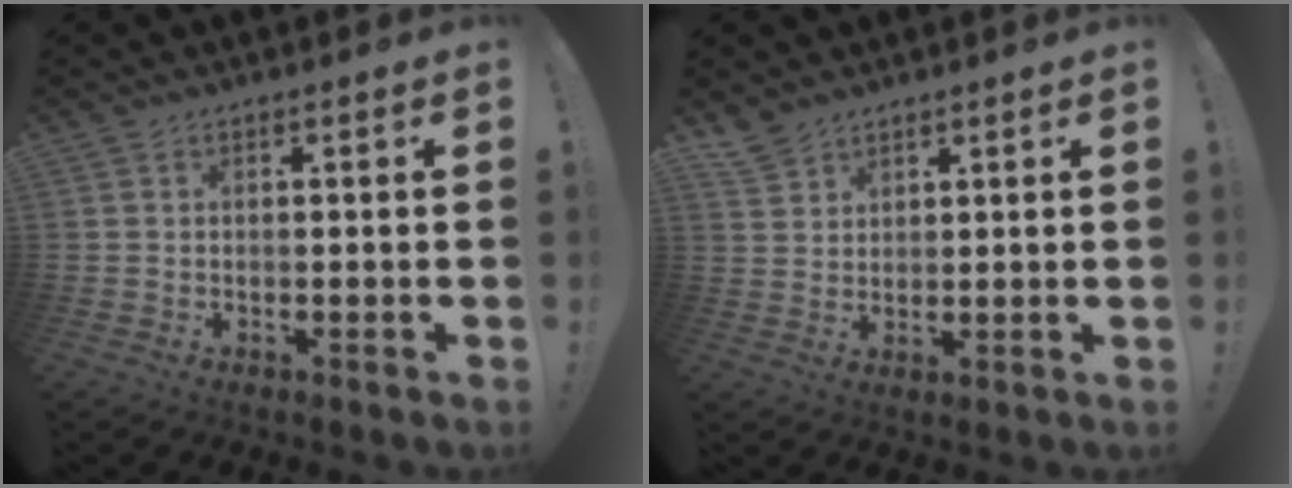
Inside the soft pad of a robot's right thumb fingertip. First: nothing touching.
{"total": 4.6, "force": [4.0, 1.9, 1.0], "torque": [-0.017, -0.027, 0.078]}